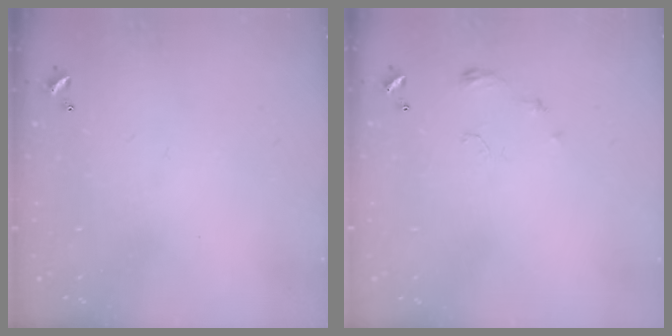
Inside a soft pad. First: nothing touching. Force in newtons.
{"total": 4.5, "press": 4.5, "slide": 0.6}